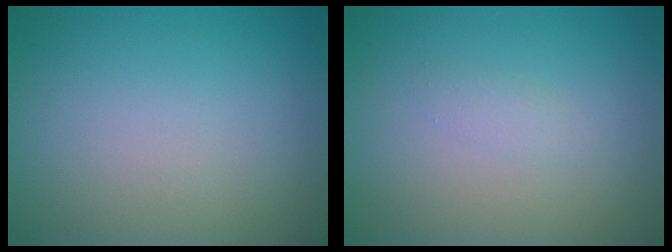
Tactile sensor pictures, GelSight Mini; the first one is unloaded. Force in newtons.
{"total": 0.8, "press": 0.8, "slide": 0.0}